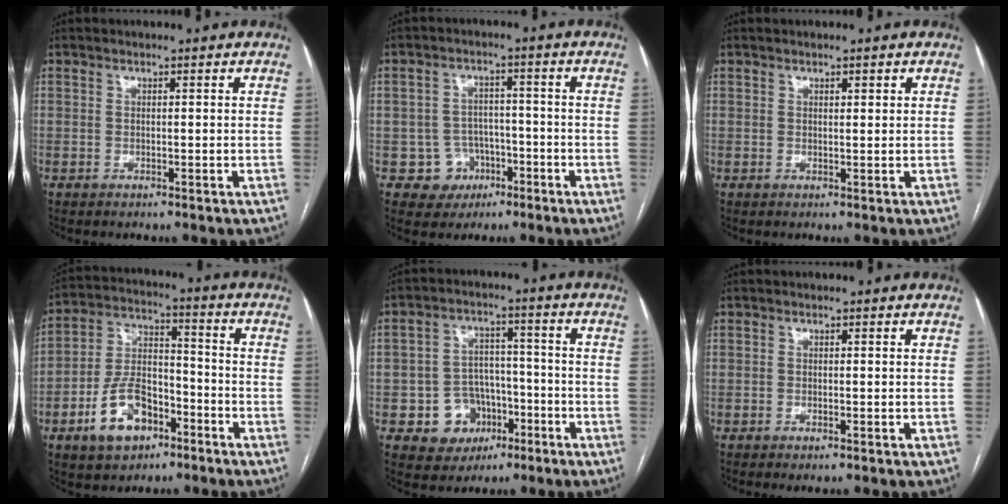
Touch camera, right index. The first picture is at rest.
{"total": 5.6, "force": [-2.3, 5.1, 0.2], "torque": [0.009, 0.016, -0.031]}
{"total": 1.0, "force": [0.6, 0.3, 0.7], "torque": [-0.011, 0.002, 0.007]}
{"total": 11.4, "force": [-5.8, 6.6, 7.2], "torque": [-0.149, 0.019, -0.098]}
{"total": 8.3, "force": [-3.3, 7.3, 2.1], "torque": [-0.027, 0.024, -0.041]}
{"total": 0.8, "force": [-0.5, 0.0, 0.6], "torque": [-0.009, -0.001, -0.007]}